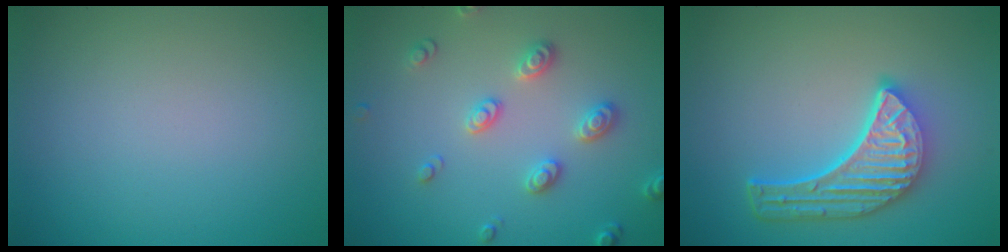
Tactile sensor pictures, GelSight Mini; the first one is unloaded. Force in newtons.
{"total": 2.8, "press": 2.7, "slide": 0.8}
{"total": 5.9, "press": 4.6, "slide": 3.8}